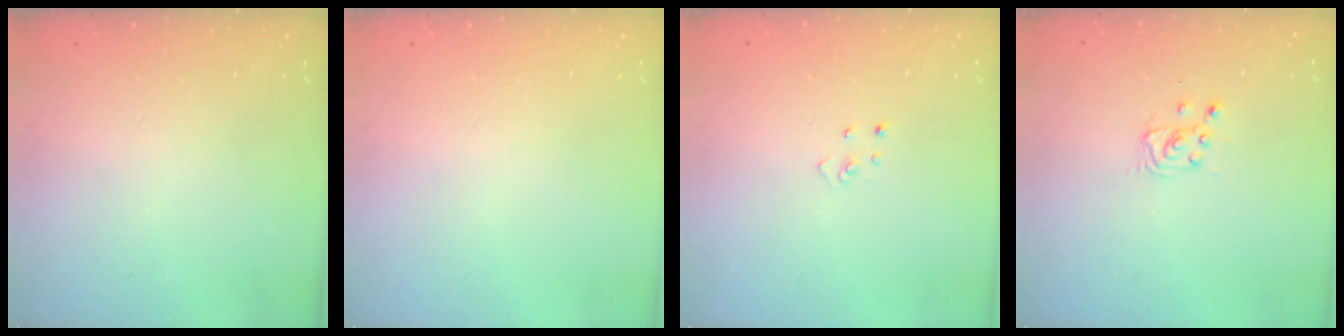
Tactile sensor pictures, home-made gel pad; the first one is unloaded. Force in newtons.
{"total": 0.0}
{"total": 3.2, "press": 3.2, "slide": 0.2}
{"total": 2.9, "press": 2.9, "slide": 0.4}